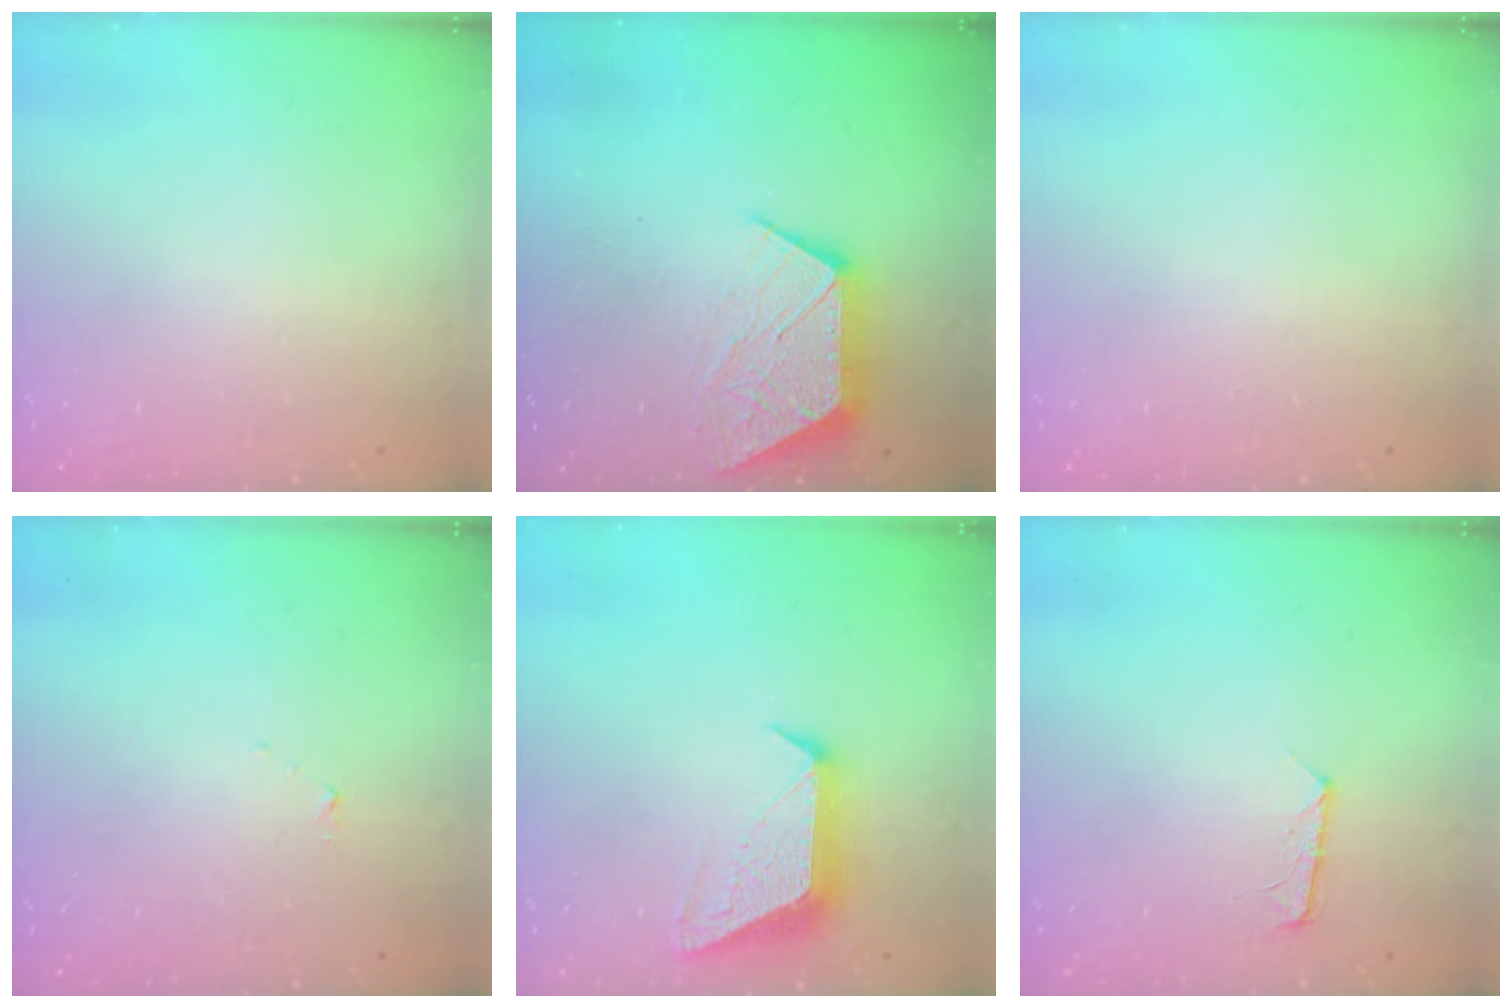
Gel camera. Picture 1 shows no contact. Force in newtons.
{"total": 10.6, "press": 10.6, "slide": 0.6}
{"total": 0.0}
{"total": 3.2, "press": 3.1, "slide": 0.3}
{"total": 10.9, "press": 10.9, "slide": 0.4}
{"total": 6.7, "press": 6.7, "slide": 0.7}